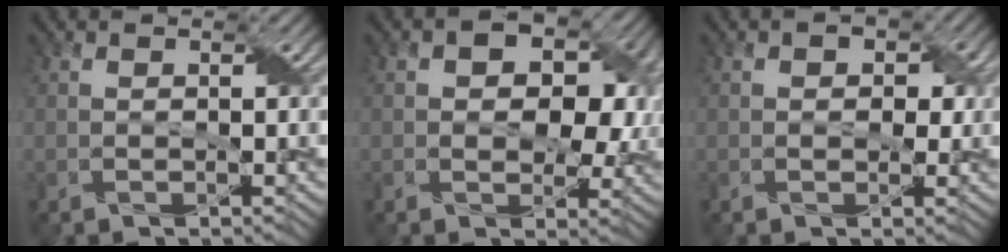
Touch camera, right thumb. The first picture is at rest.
{"total": 9.5, "force": [1.9, 6.2, 7.0], "torque": [-0.087, 0.001, 0.020]}
{"total": 2.3, "force": [0.4, 1.7, 1.5], "torque": [-0.024, -0.004, 0.000]}